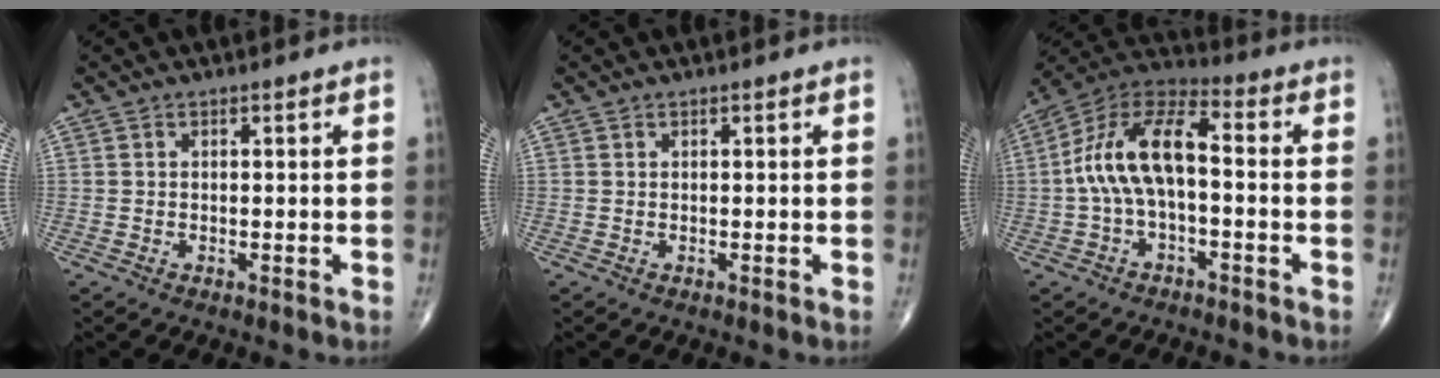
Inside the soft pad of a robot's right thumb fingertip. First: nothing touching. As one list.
[{"total": 0.0}, {"total": 13.1, "force": [-0.8, 6.1, 11.6], "torque": [-0.220, 0.049, -0.024]}]